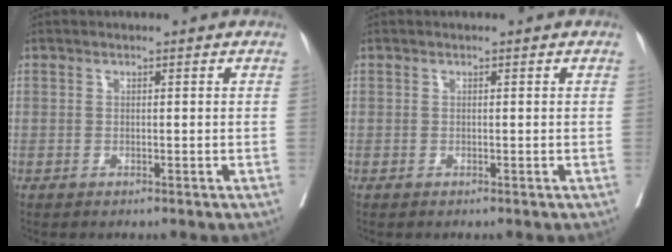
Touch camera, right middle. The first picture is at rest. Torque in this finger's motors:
{"motor_torque": [0.00, -0.01, -0.02, 0.00]}